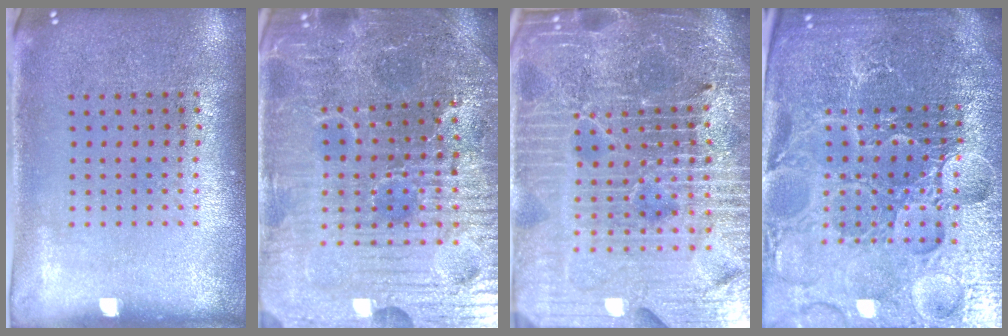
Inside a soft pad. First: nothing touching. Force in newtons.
{"total": 5.8, "press": 5.6, "slide": 1.8}
{"total": 7.1, "press": 6.2, "slide": 3.5}
{"total": 6.2, "press": 5.5, "slide": 2.8}